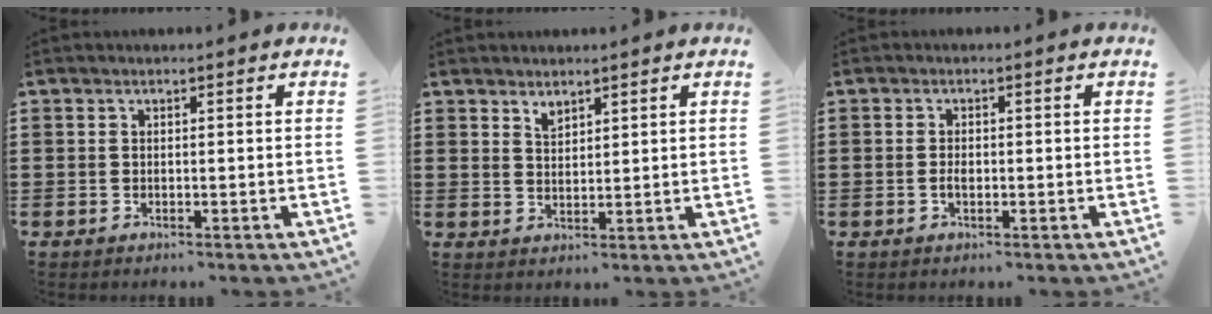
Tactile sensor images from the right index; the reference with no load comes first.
{"total": 2.0, "force": [1.7, 0.8, 0.5], "torque": [-0.013, 0.002, 0.033]}
{"total": 1.3, "force": [-0.4, 0.7, 1.1], "torque": [-0.021, 0.002, -0.008]}